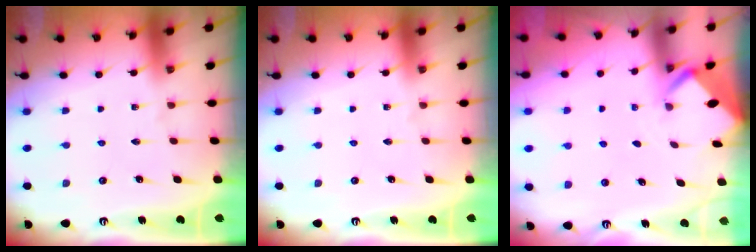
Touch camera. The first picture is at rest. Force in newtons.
{"total": 0.0}
{"total": 2.0, "press": 2.0, "slide": 0.2}